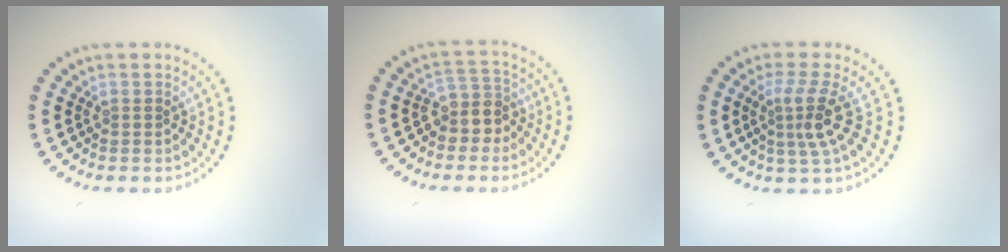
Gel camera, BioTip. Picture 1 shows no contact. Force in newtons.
{"total": 2.9, "press": 2.4, "slide": 1.6}
{"total": 3.2, "press": 2.2, "slide": 2.3}